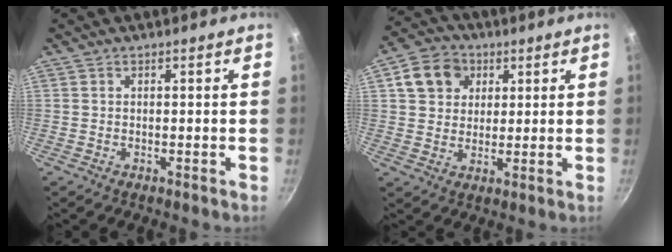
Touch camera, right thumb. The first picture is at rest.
{"total": 9.2, "force": [3.3, 7.6, 4.0], "torque": [-0.041, 0.006, 0.048]}